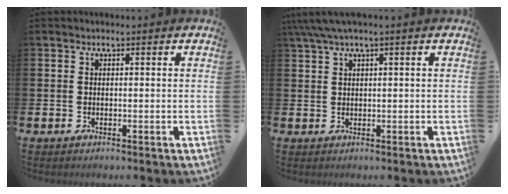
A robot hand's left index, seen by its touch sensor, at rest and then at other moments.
{"total": 2.6, "force": [1.6, 0.1, 2.1], "torque": [-0.044, 0.003, 0.030]}